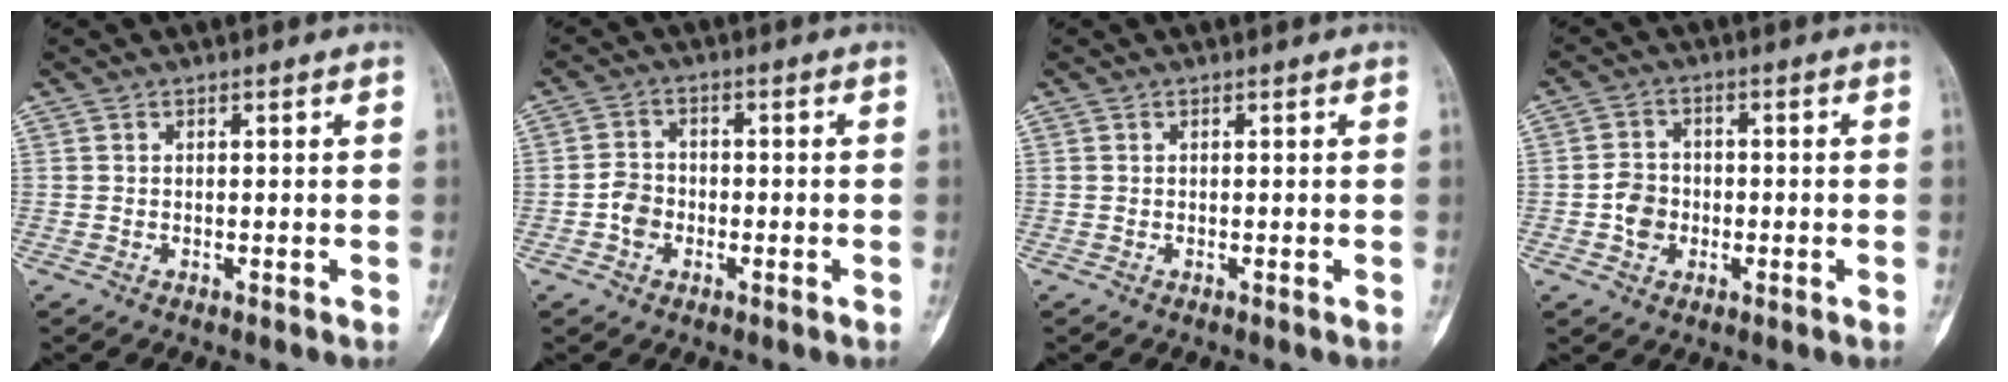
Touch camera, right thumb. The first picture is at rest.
{"total": 4.0, "force": [-1.3, 3.2, 2.0], "torque": [-0.025, 0.013, -0.031]}
{"total": 0.0}
{"total": 5.0, "force": [-1.2, 4.1, 2.5], "torque": [-0.030, 0.011, -0.027]}